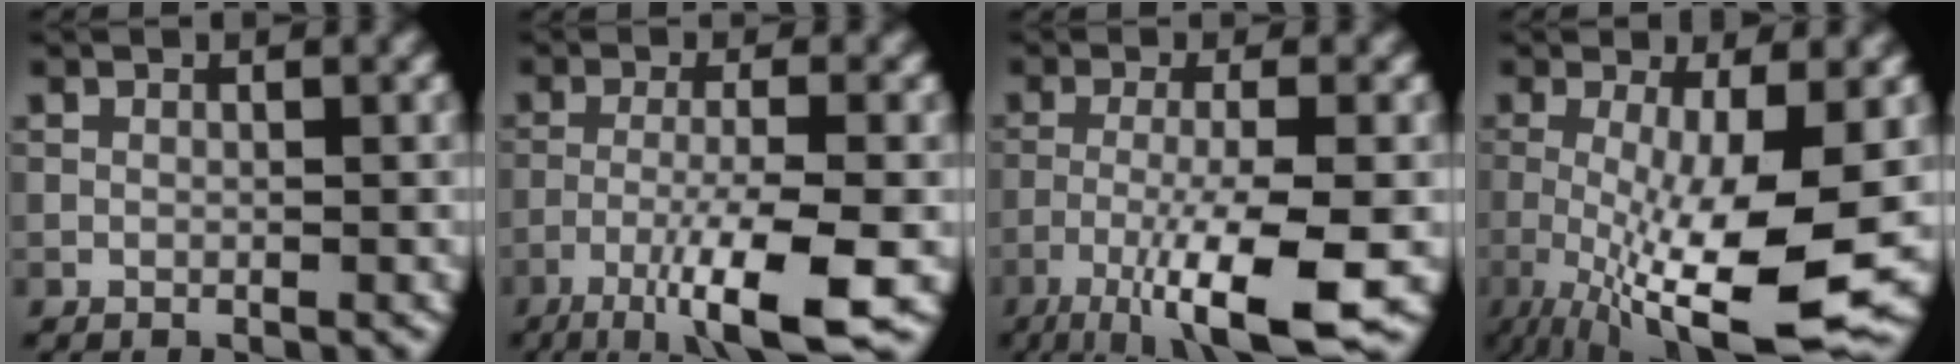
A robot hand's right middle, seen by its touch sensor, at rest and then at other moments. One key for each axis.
{"total": 8.3, "fx": -4.4, "fy": 1.3, "fz": 7.0, "tx": -0.112, "ty": 0.001, "tz": -0.081}
{"total": 9.1, "fx": -4.5, "fy": 1.6, "fz": 7.8, "tx": -0.129, "ty": -0.003, "tz": -0.083}
{"total": 11.9, "fx": -2.6, "fy": 2.9, "fz": 11.2, "tx": -0.190, "ty": -0.034, "tz": -0.033}